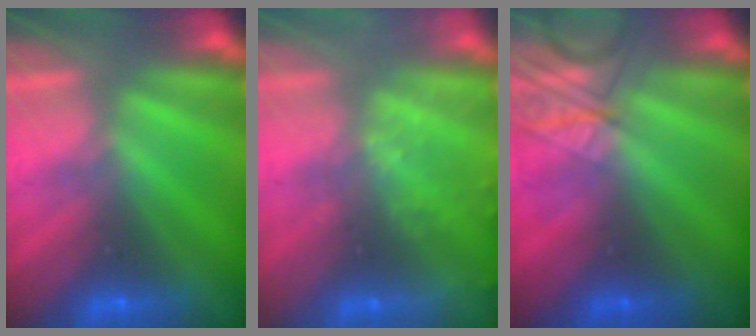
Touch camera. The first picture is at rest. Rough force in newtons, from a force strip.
{"total": 2.4}
{"total": 2.3}